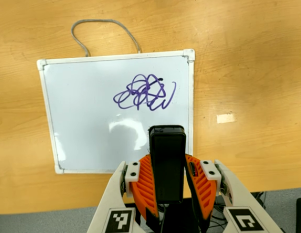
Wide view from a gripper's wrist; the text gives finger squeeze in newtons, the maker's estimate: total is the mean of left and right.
{"total": 4.4, "left": 3.1, "right": 5.7}